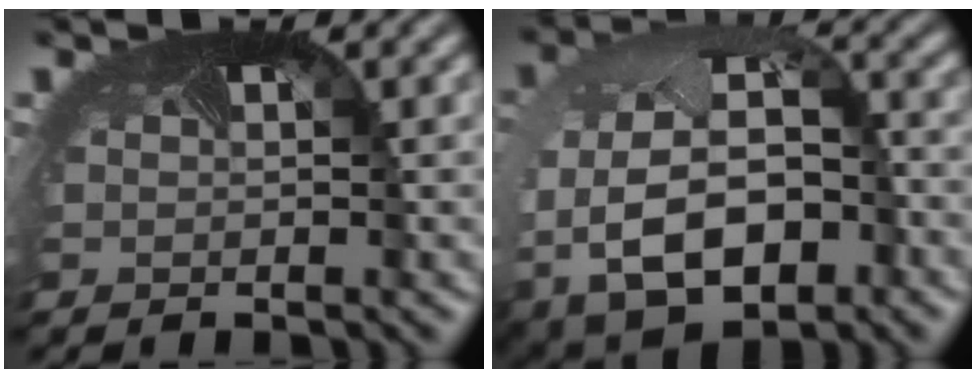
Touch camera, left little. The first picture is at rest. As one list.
[{"total": 10.5, "force": [-4.5, 6.6, 6.8], "torque": [-0.152, -0.051, -0.064]}]